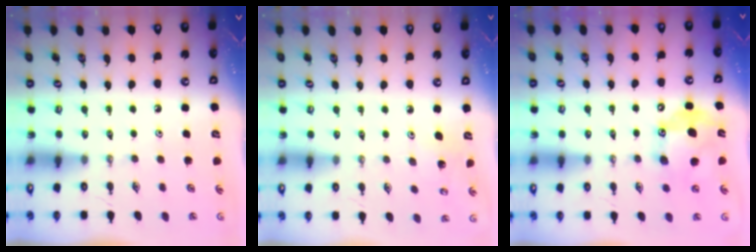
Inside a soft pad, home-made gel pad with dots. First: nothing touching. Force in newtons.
{"total": 5.3, "press": 5.1, "slide": 1.3}
{"total": 14.6, "press": 14.6, "slide": 0.2}